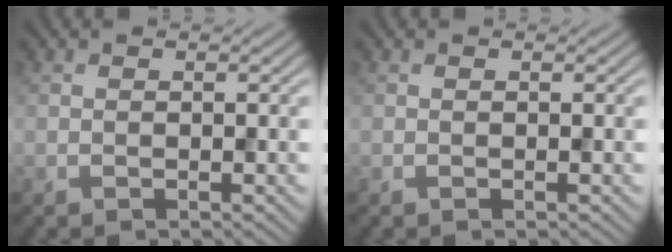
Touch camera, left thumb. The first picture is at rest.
{"total": 0.0}